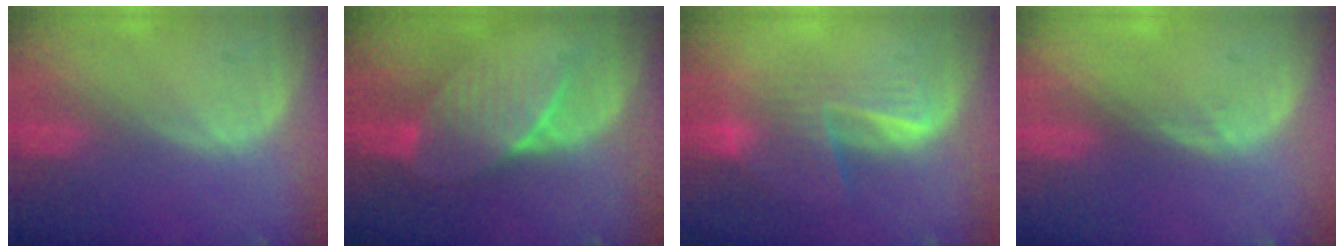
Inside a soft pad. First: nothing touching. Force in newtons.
{"total": 7.1, "press": 6.5, "slide": 2.8}
{"total": 6.8, "press": 6.4, "slide": 2.2}
{"total": 0.8, "press": 0.6, "slide": 0.6}